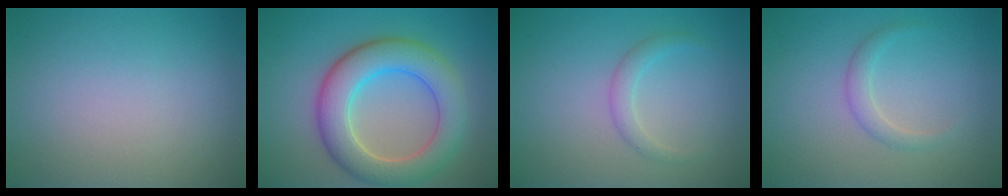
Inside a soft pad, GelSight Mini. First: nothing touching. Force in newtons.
{"total": 7.4, "press": 7.4, "slide": 0.8}
{"total": 1.5, "press": 1.5, "slide": 0.1}
{"total": 1.5, "press": 1.5, "slide": 0.1}